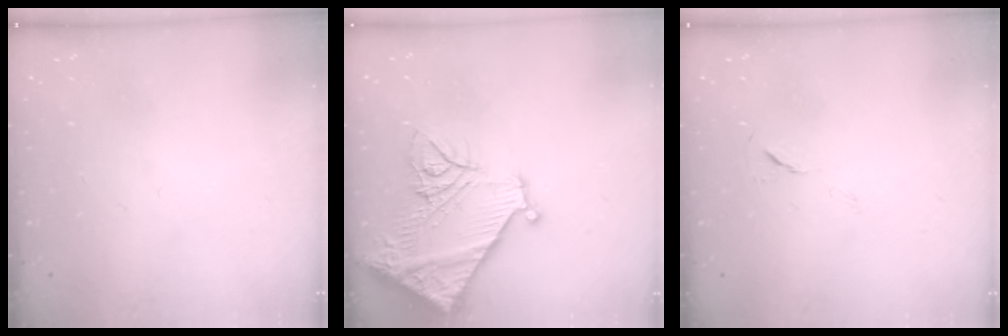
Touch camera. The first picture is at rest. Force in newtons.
{"total": 18.3, "press": 18.1, "slide": 2.2}
{"total": 5.6, "press": 5.1, "slide": 2.2}